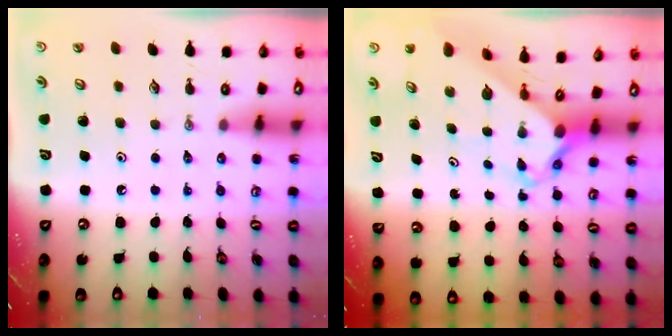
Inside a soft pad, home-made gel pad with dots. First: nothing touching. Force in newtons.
{"total": 4.1, "press": 4.0, "slide": 0.5}